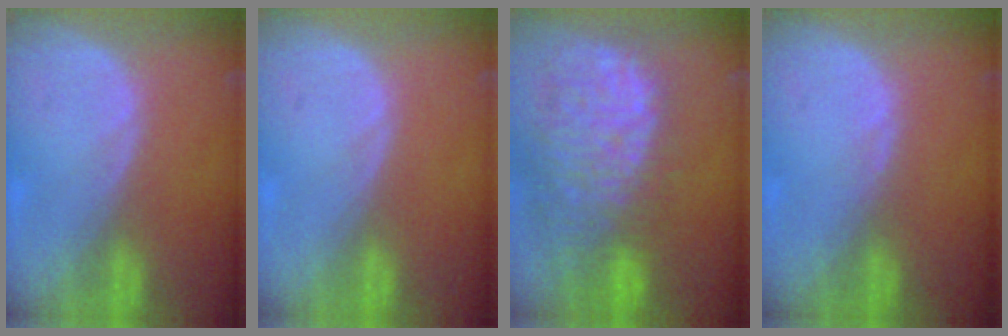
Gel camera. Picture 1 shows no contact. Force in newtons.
{"total": 0.0}
{"total": 14.0, "press": 11.7, "slide": 7.7}
{"total": 0.6, "press": 0.5, "slide": 0.3}